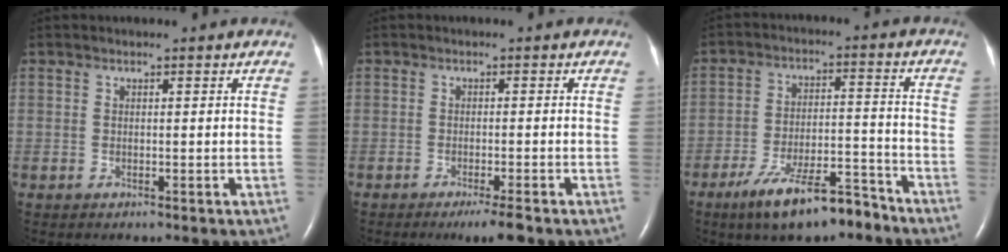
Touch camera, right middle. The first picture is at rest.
{"total": 3.5, "force": [-2.4, 0.0, 2.6], "torque": [-0.041, -0.010, -0.037]}
{"total": 11.4, "force": [-8.4, 2.9, 7.2], "torque": [-0.126, -0.003, -0.142]}